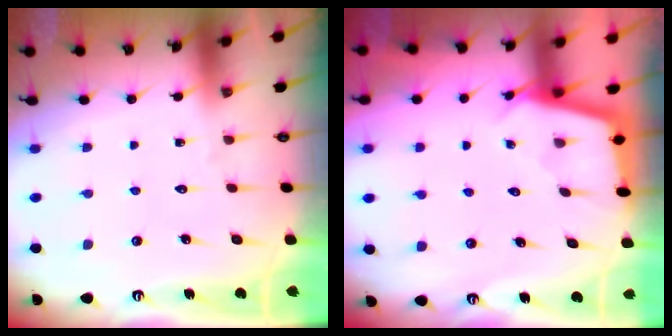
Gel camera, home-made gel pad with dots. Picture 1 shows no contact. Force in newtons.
{"total": 2.9, "press": 2.9, "slide": 0.3}